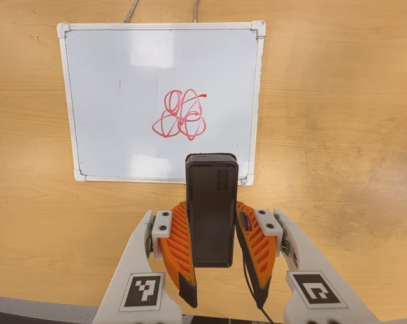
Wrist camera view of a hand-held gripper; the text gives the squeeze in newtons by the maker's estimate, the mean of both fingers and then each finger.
{"total": 4.7, "left": 3.4, "right": 5.9}